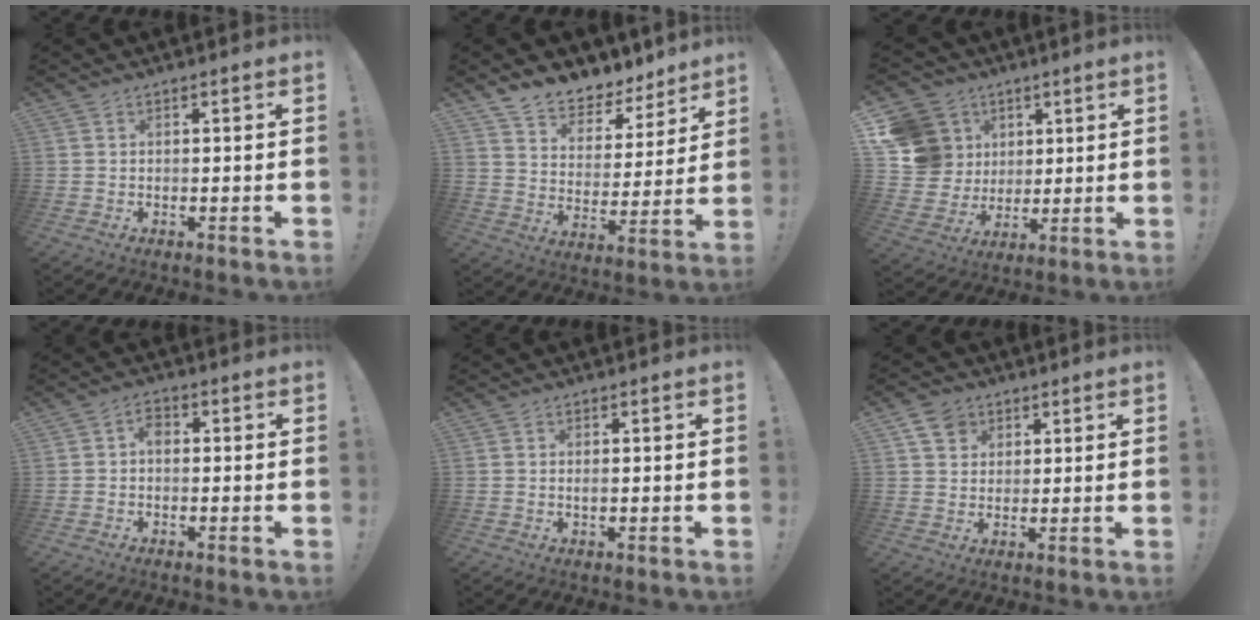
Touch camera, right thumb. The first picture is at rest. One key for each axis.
{"total": 8.8, "fx": 7.9, "fy": 3.5, "fz": 1.8, "tx": -0.042, "ty": -0.073, "tz": 0.147}
{"total": 15.1, "fx": 4.2, "fy": 13.7, "fz": 4.7, "tx": -0.083, "ty": -0.009, "tz": 0.108}
{"total": 3.1, "fx": -0.6, "fy": 2.0, "fz": 2.2, "tx": -0.034, "ty": 0.008, "tz": -0.014}
{"total": 0.8, "fx": -0.1, "fy": 0.2, "fz": 0.8, "tx": -0.007, "ty": -0.002, "tz": -0.004}
{"total": 6.7, "fx": 3.5, "fy": 5.3, "fz": 2.1, "tx": -0.029, "ty": -0.014, "tz": 0.068}